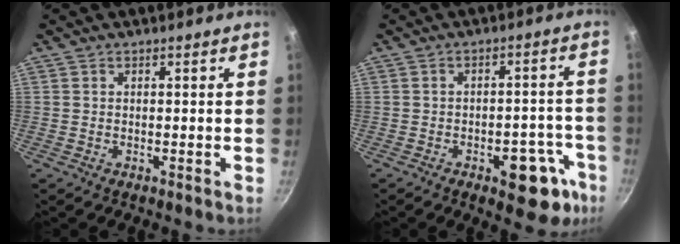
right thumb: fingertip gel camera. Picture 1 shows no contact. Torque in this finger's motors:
{"motor_torque": [2.83, 2.18, 0.82, -0.37, 0.09]}